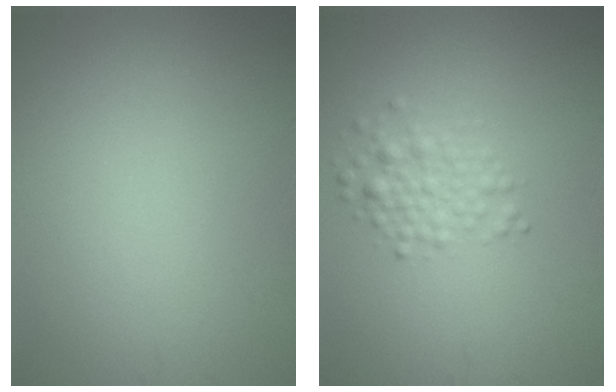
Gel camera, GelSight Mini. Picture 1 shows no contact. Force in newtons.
{"total": 2.5, "press": 2.5, "slide": 0.1}